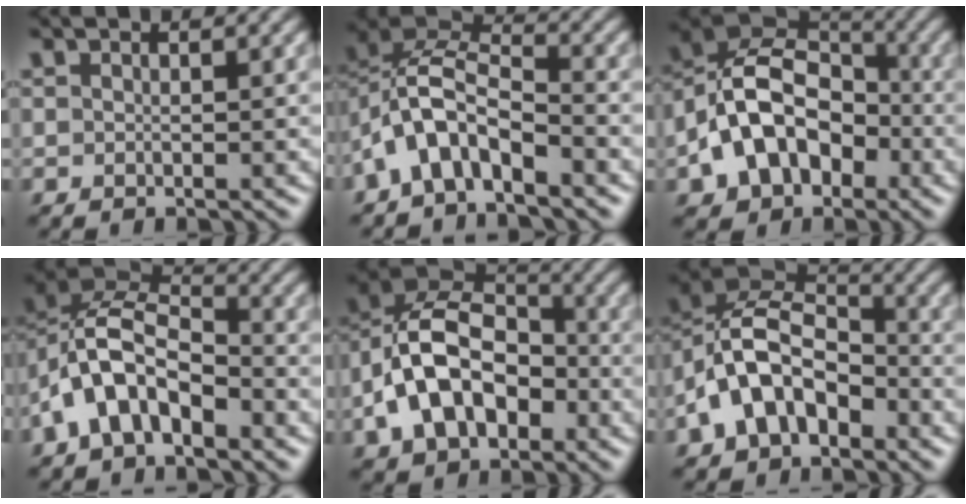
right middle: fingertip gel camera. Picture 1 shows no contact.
{"total": 7.2, "force": [-3.3, 3.7, 5.2], "torque": [-0.107, 0.009, -0.077]}
{"total": 10.4, "force": [-3.2, 7.1, 6.8], "torque": [-0.118, 0.006, -0.063]}
{"total": 8.6, "force": [-3.3, 5.0, 6.2], "torque": [-0.121, 0.012, -0.077]}
{"total": 10.6, "force": [-2.8, 7.0, 7.5], "torque": [-0.145, 0.013, -0.064]}
{"total": 9.2, "force": [-3.2, 5.9, 6.2], "torque": [-0.116, 0.015, -0.079]}